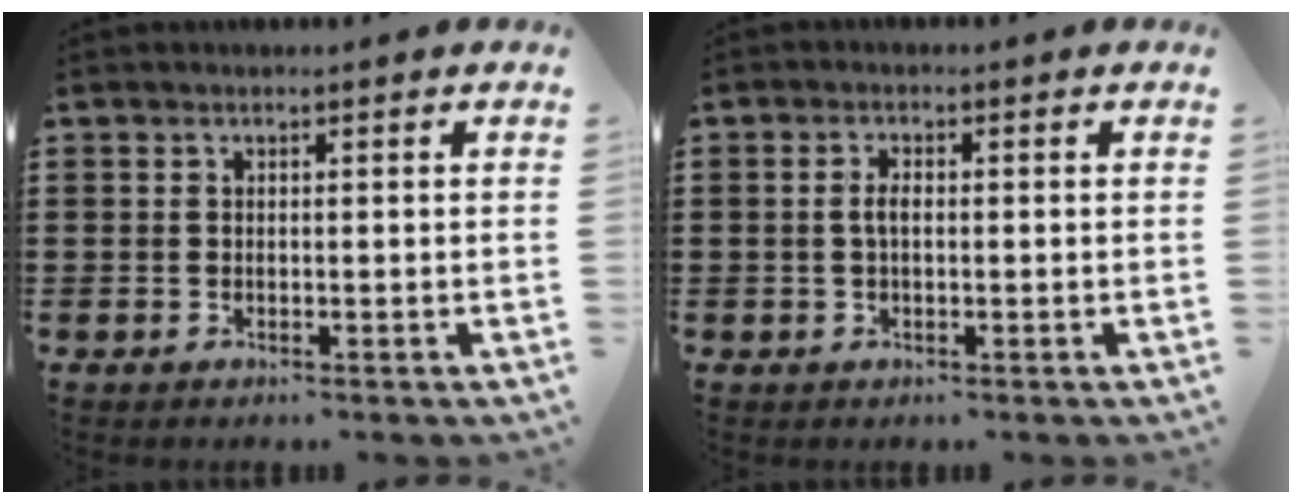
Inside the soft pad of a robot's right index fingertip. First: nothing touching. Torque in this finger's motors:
{"motor_torque": [0.29, 0.17, 0.25, 0.07]}